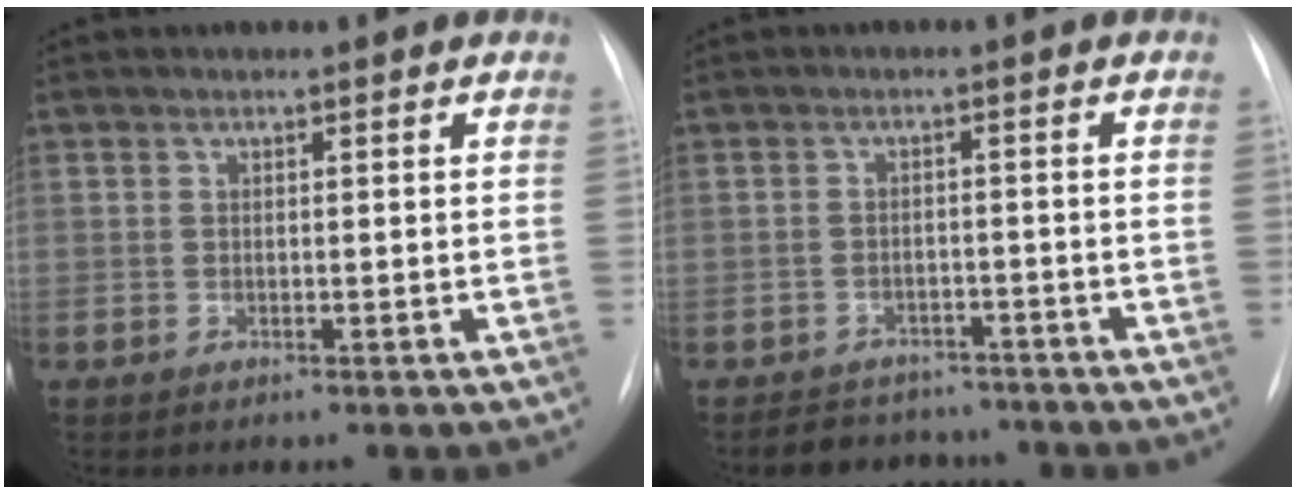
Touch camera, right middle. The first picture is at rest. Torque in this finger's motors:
{"motor_torque": [0.34, -0.42, 0.00, 0.00]}